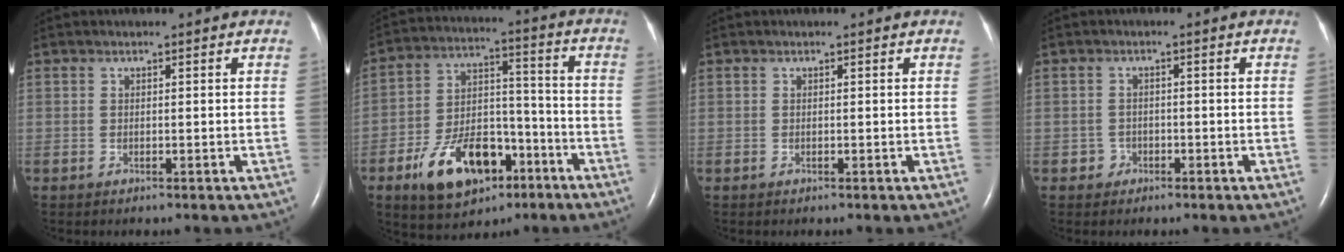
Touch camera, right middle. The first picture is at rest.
{"total": 14.5, "force": [-7.8, 7.5, 9.7], "torque": [-0.168, 0.015, -0.123]}
{"total": 0.0}
{"total": 1.6, "force": [-0.9, 1.3, 0.0], "torque": [0.004, 0.007, -0.017]}